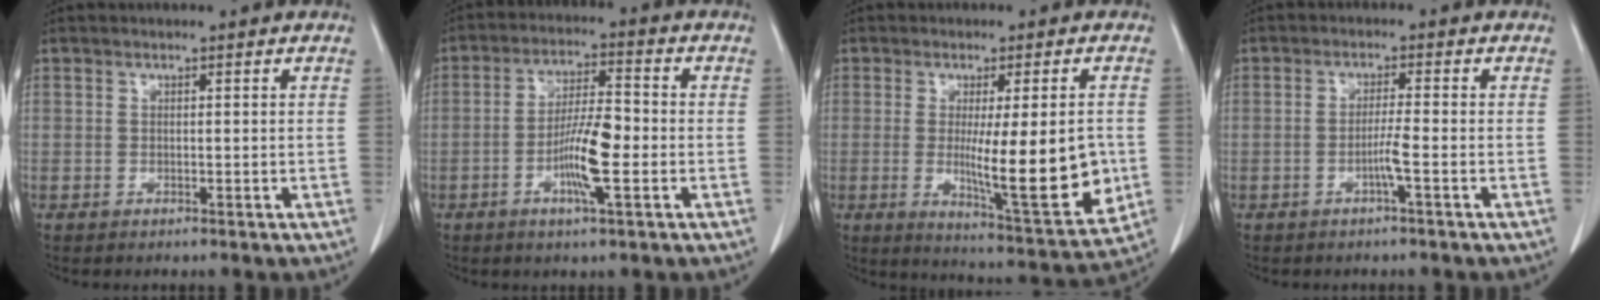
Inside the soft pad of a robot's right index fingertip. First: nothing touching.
{"total": 8.4, "force": [-2.4, 1.1, 8.0], "torque": [-0.150, 0.001, -0.047]}
{"total": 14.8, "force": [-1.2, 2.0, 14.6], "torque": [-0.209, -0.032, -0.009]}
{"total": 2.8, "force": [-1.2, -0.5, 2.4], "torque": [-0.047, -0.002, -0.025]}